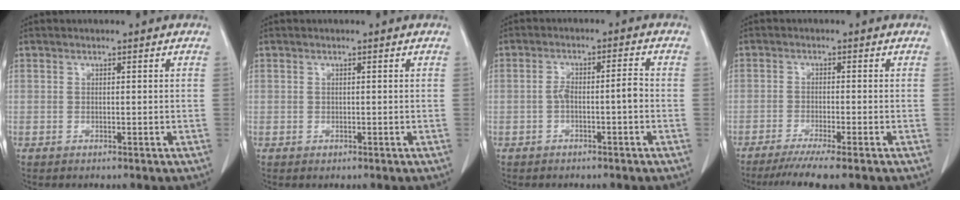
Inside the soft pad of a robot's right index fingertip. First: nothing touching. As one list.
[{"total": 0.5, "force": [-0.1, 0.5, 0.0], "torque": [0.002, 0.004, -0.004]}, {"total": 3.8, "force": [-1.1, 0.7, 3.6], "torque": [-0.063, 0.016, -0.015]}, {"total": 6.6, "force": [-5.2, -0.4, 4.1], "torque": [-0.060, -0.017, -0.084]}]